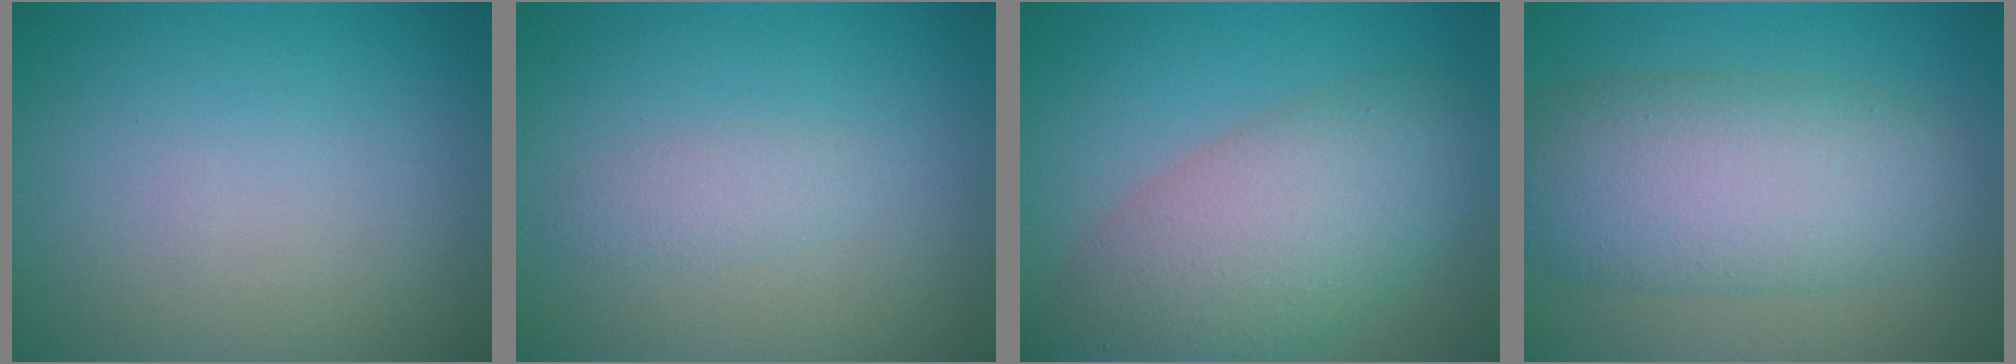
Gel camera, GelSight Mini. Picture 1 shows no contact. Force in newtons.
{"total": 1.4, "press": 1.4, "slide": 0.1}
{"total": 8.6, "press": 8.6, "slide": 0.3}
{"total": 8.3, "press": 8.3, "slide": 0.4}